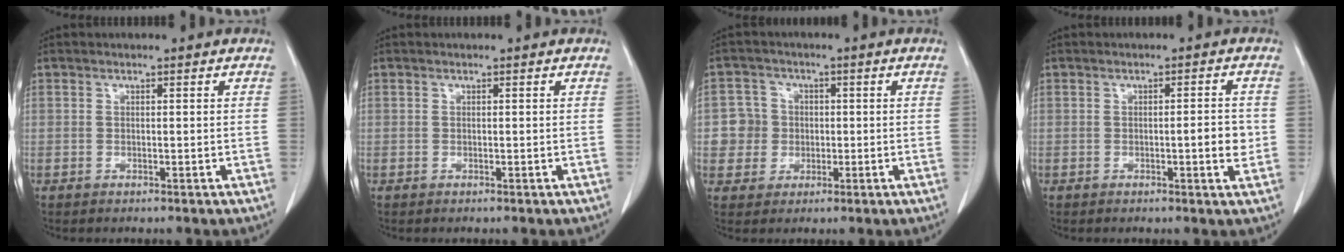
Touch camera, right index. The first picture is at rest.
{"total": 0.0}
{"total": 5.0, "force": [-0.2, 5.0, 0.4], "torque": [-0.002, 0.016, 0.000]}
{"total": 3.2, "force": [-0.4, 0.6, 3.1], "torque": [-0.044, 0.000, -0.006]}